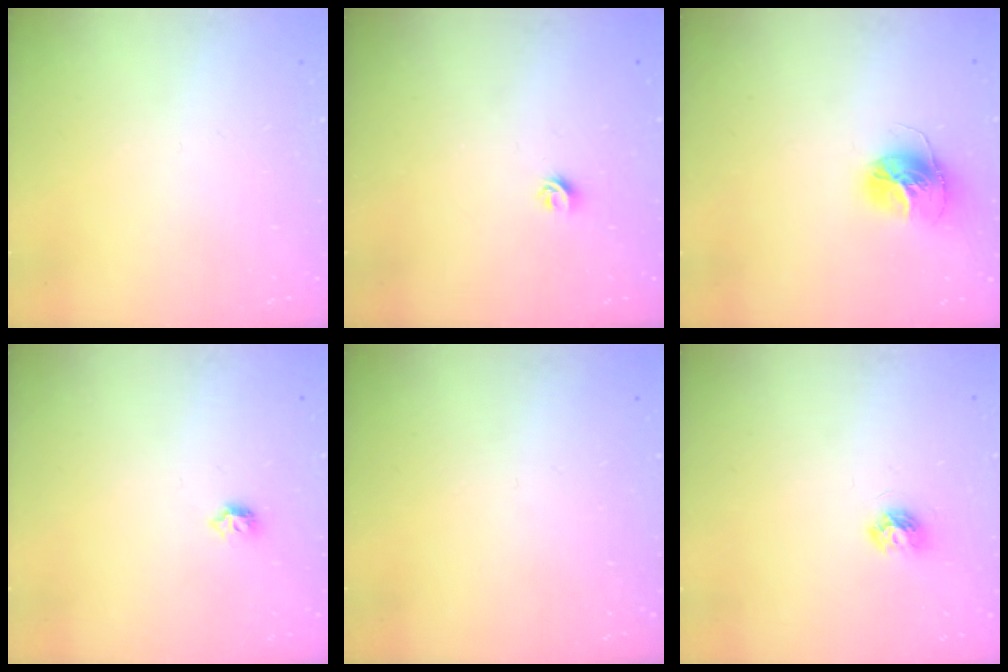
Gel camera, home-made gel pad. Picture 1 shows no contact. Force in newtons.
{"total": 4.2, "press": 4.1, "slide": 0.7}
{"total": 13.9, "press": 13.8, "slide": 1.4}
{"total": 4.8, "press": 4.7, "slide": 1.0}
{"total": 0.0}
{"total": 5.9, "press": 5.9, "slide": 0.5}